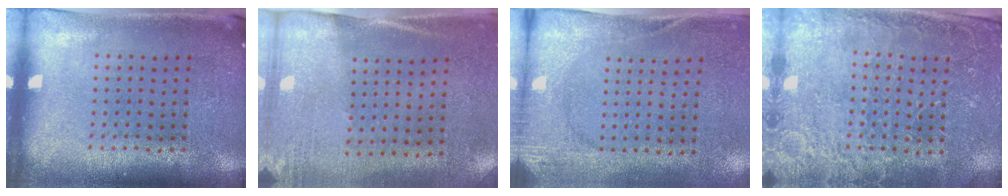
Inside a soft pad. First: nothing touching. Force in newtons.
{"total": 2.6, "press": 2.3, "slide": 1.3}
{"total": 2.7, "press": 2.1, "slide": 1.7}
{"total": 2.8, "press": 2.8, "slide": 0.2}